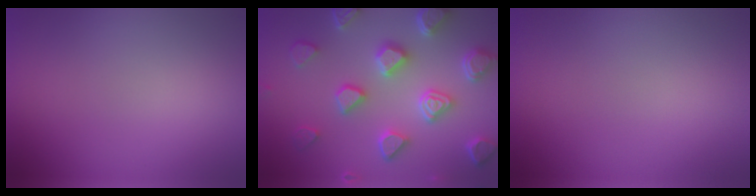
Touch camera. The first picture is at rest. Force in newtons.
{"total": 6.4, "press": 5.5, "slide": 3.3}
{"total": 0.0}